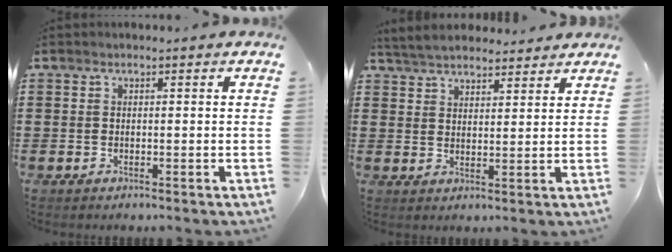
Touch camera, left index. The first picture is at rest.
{"total": 4.4, "force": [4.3, 0.8, 0.7], "torque": [-0.029, -0.008, 0.080]}